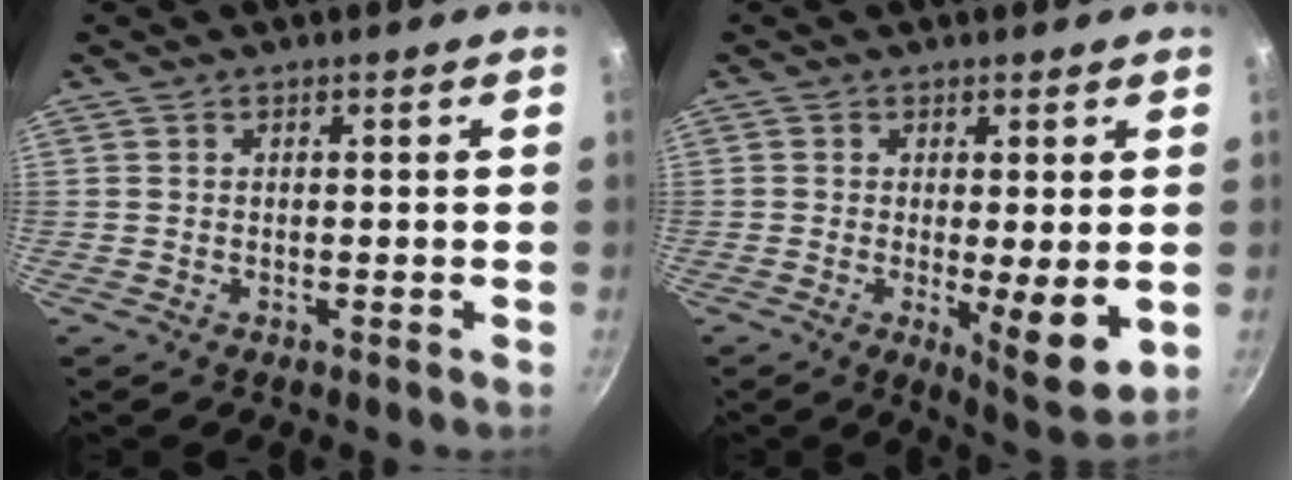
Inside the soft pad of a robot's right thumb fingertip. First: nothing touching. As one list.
[{"total": 8.4, "force": [-0.7, 2.2, 8.1], "torque": [-0.108, -0.027, -0.003]}]